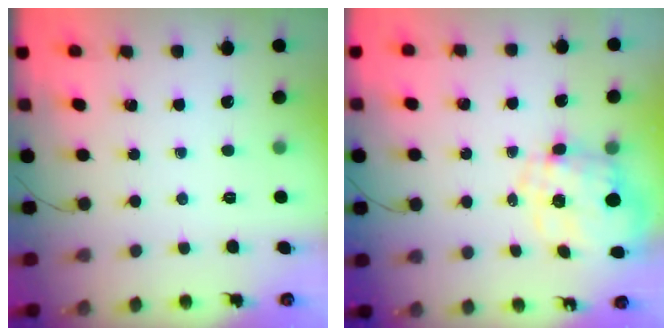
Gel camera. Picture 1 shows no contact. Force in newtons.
{"total": 3.8, "press": 3.4, "slide": 1.7}